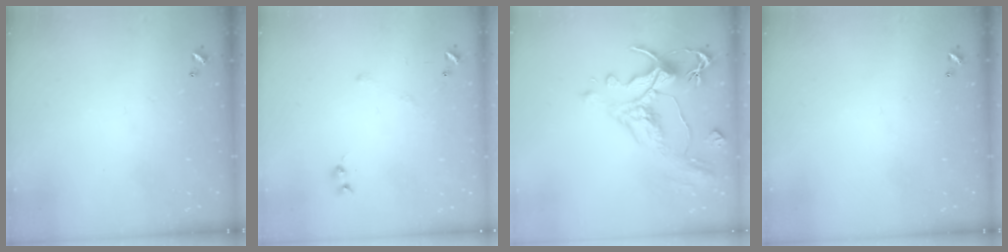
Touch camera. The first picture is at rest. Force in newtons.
{"total": 5.0, "press": 4.9, "slide": 0.9}
{"total": 1.8, "press": 0.9, "slide": 1.5}
{"total": 0.0}